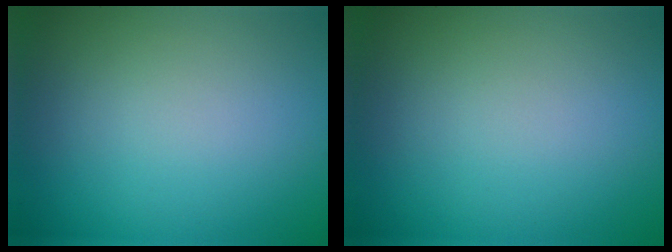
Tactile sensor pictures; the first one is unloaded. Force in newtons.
{"total": 0.0}